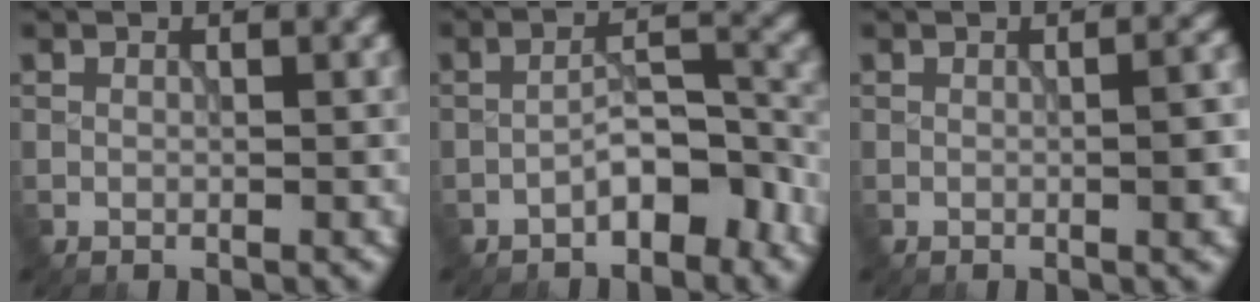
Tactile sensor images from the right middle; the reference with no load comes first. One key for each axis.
{"total": 4.0, "fx": -2.5, "fy": 1.3, "fz": 2.8, "tx": -0.042, "ty": 0.016, "tz": -0.045}
{"total": 3.8, "fx": -0.3, "fy": 1.2, "fz": 3.6, "tx": -0.036, "ty": 0.004, "tz": 0.003}